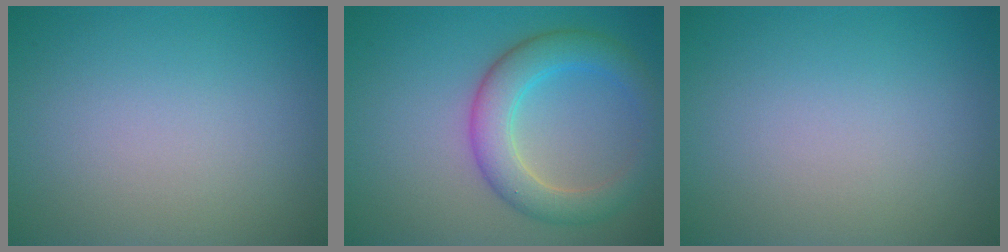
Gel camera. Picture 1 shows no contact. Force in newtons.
{"total": 5.1, "press": 5.1, "slide": 0.0}
{"total": 0.0}